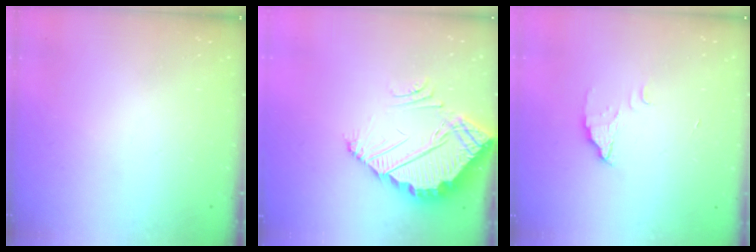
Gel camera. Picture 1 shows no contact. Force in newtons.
{"total": 3.9, "press": 3.9, "slide": 0.3}
{"total": 2.7, "press": 2.6, "slide": 0.4}